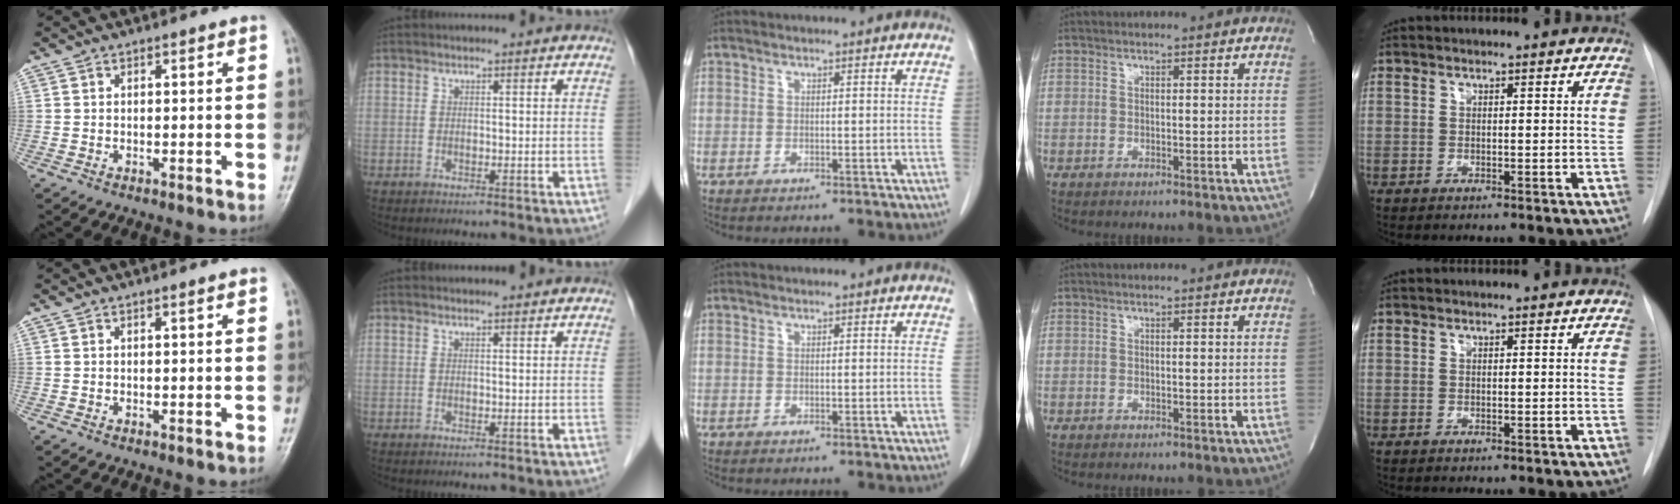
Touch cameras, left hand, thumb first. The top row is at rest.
{"thumb": {"total": 0.7, "force": [0.5, 0.0, 0.5], "torque": [-0.009, 0.001, 0.008]}, "index": {"total": 0.8, "force": [0.8, 0.0, 0.0], "torque": [-0.008, 0.002, 0.012]}}